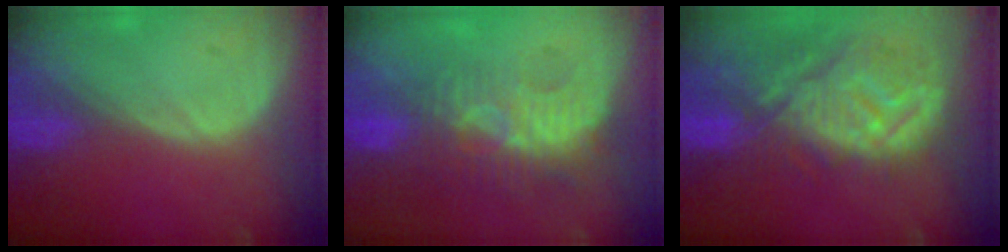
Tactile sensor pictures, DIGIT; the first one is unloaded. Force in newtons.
{"total": 9.4, "press": 8.4, "slide": 4.1}
{"total": 12.2, "press": 11.0, "slide": 5.4}